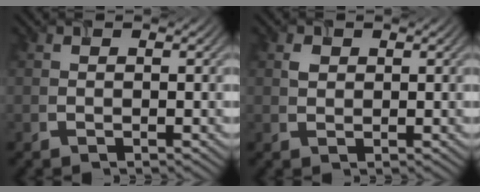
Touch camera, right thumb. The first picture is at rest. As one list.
[{"total": 1.2, "force": [0.5, 0.9, 0.5], "torque": [-0.012, -0.001, 0.009]}]